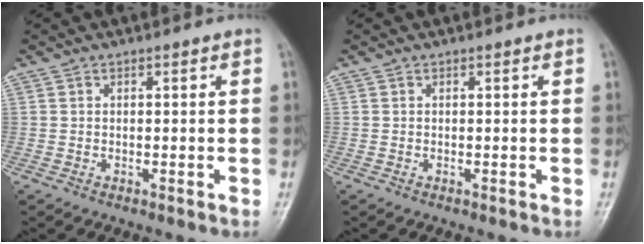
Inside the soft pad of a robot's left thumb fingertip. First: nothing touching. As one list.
[{"total": 0.0}]